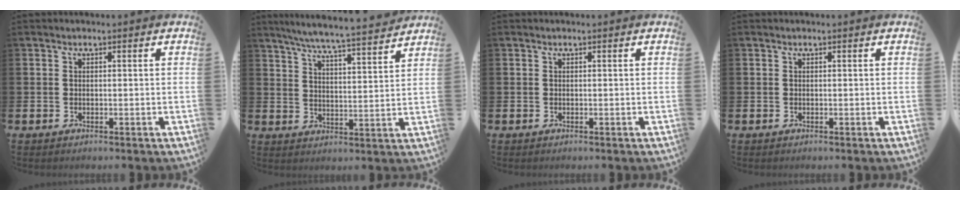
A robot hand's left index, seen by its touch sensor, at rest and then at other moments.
{"total": 6.9, "force": [6.5, -0.2, 2.4], "torque": [-0.062, -0.048, 0.111]}
{"total": 0.0}
{"total": 0.0}